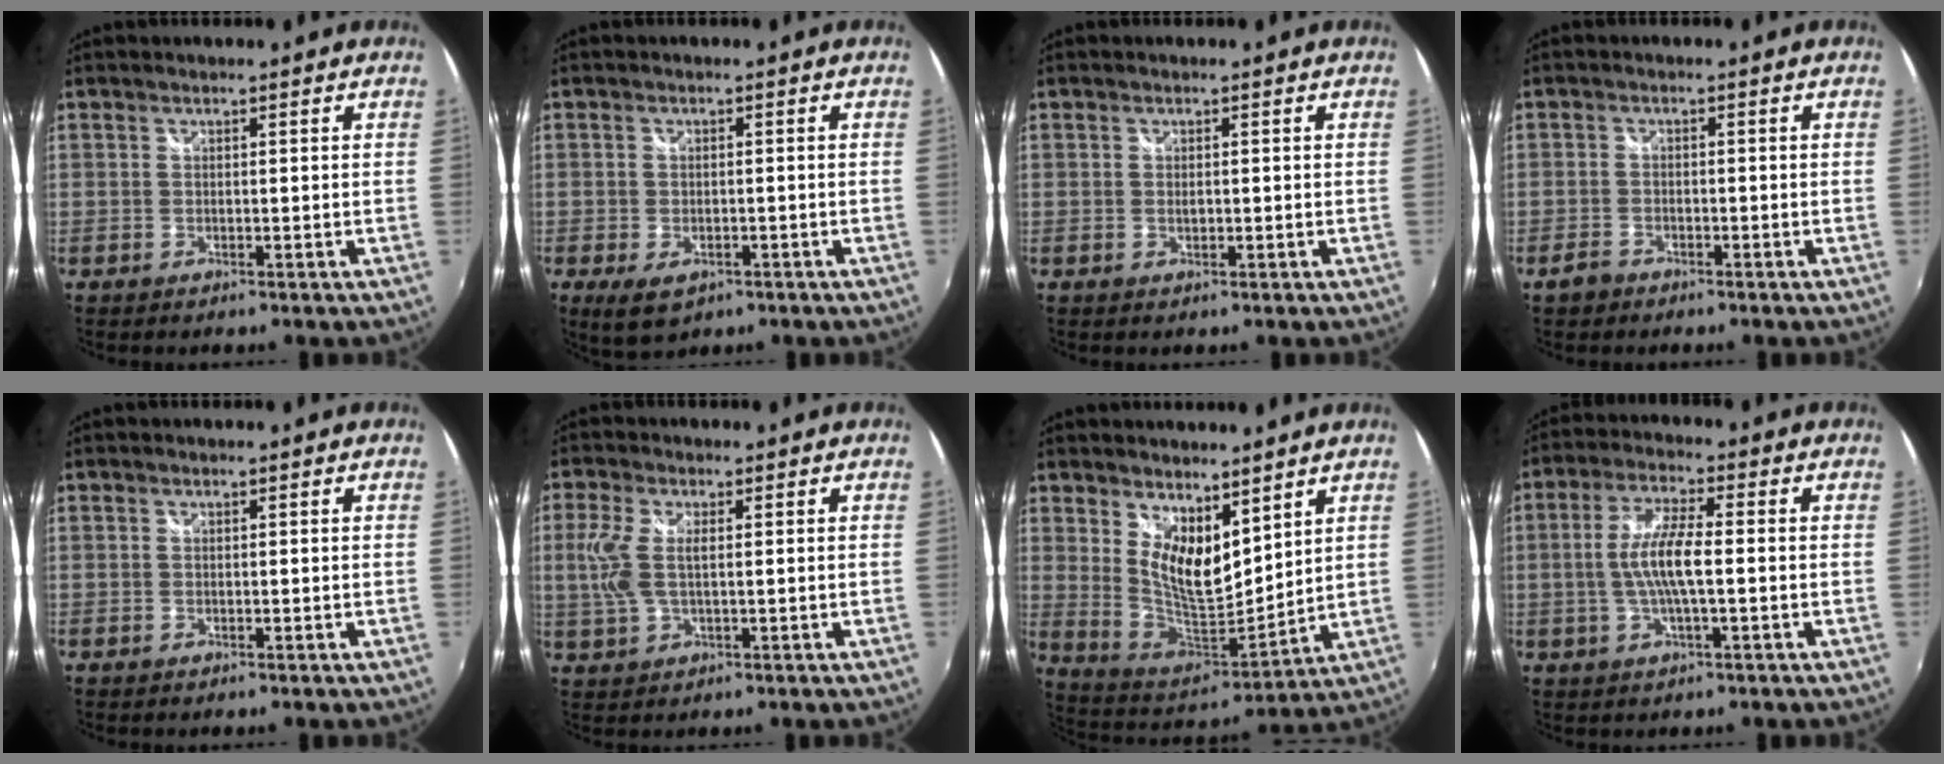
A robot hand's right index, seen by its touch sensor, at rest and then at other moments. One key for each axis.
{"total": 5.6, "fx": -2.8, "fy": 3.3, "fz": 3.6, "tx": -0.077, "ty": -0.018, "tz": -0.044}
{"total": 0.9, "fx": 0.0, "fy": 0.6, "fz": 0.6, "tx": -0.011, "ty": -0.001, "tz": -0.001}
{"total": 2.7, "fx": -1.9, "fy": 1.7, "fz": 0.8, "tx": -0.025, "ty": 0.002, "tz": -0.035}
{"total": 0.0}
{"total": 6.3, "fx": 0.7, "fy": 2.8, "fz": 5.6, "tx": -0.127, "ty": 0.001, "tz": 0.014}
{"total": 11.8, "fx": 6.5, "fy": 5.1, "fz": 8.4, "tx": -0.150, "ty": -0.014, "tz": 0.130}
{"total": 8.0, "fx": -0.9, "fy": 1.4, "fz": 7.8, "tx": -0.155, "ty": 0.003, "tz": -0.016}